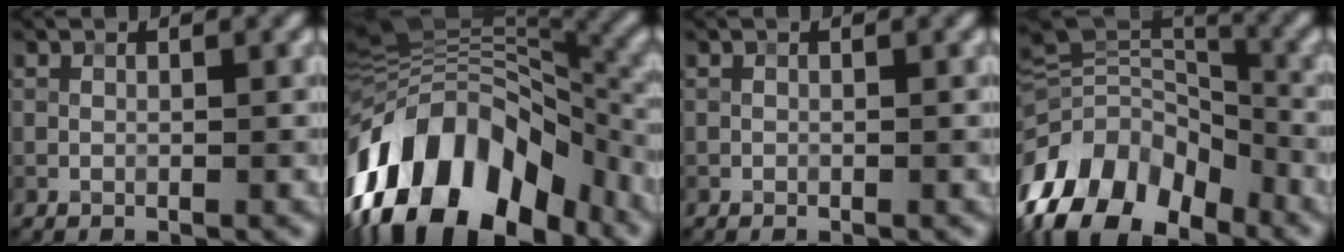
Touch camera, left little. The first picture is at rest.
{"total": 14.9, "force": [-7.4, 8.3, 9.9], "torque": [-0.191, 0.037, -0.143]}
{"total": 0.0}
{"total": 14.0, "force": [-8.3, 8.2, 7.7], "torque": [-0.174, 0.014, -0.152]}